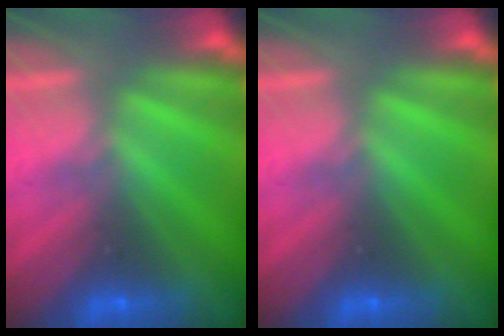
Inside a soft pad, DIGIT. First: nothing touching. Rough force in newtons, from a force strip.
{"total": 0.0}